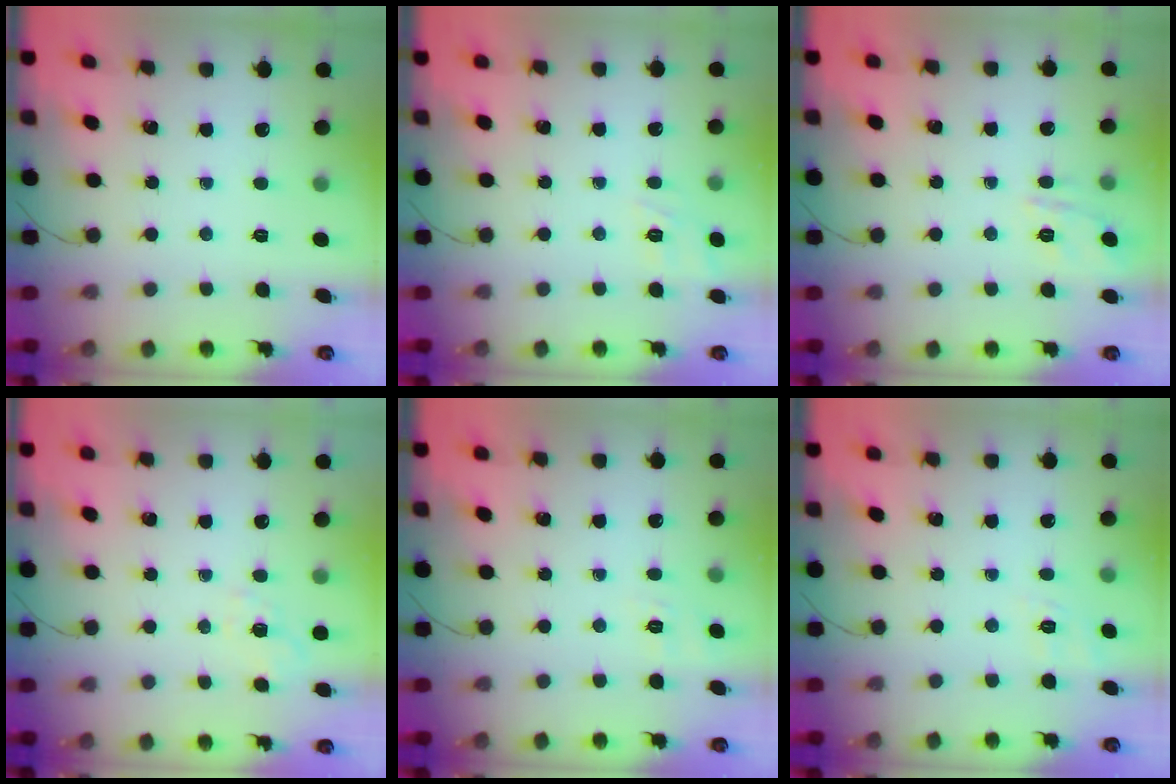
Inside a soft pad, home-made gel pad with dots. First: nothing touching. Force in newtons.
{"total": 8.7, "press": 8.6, "slide": 1.4}
{"total": 2.4, "press": 2.0, "slide": 1.3}
{"total": 2.2, "press": 1.6, "slide": 1.6}
{"total": 1.8, "press": 0.1, "slide": 1.8}
{"total": 2.1, "press": 0.5, "slide": 2.0}